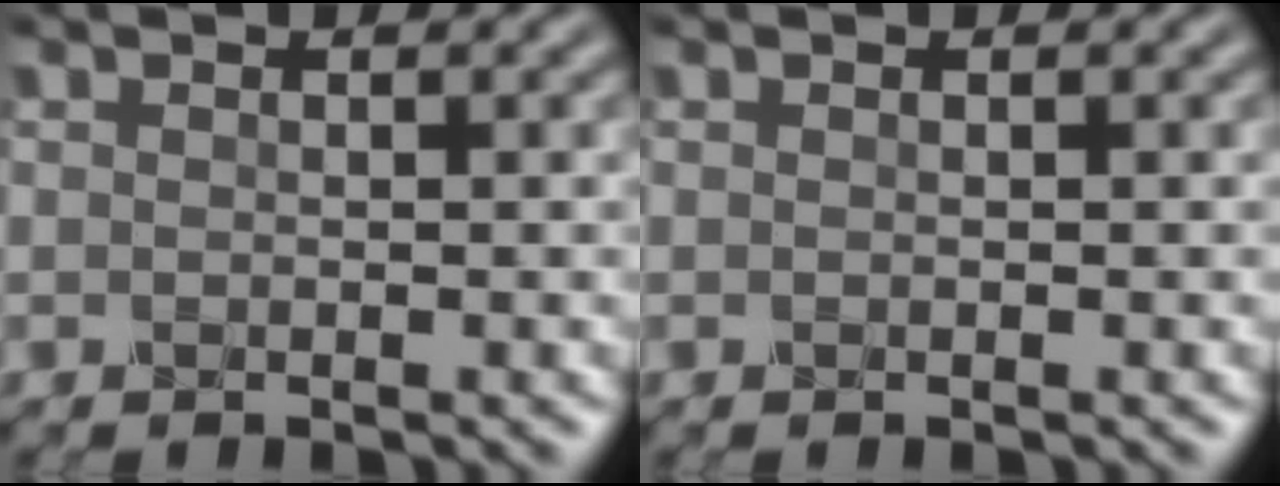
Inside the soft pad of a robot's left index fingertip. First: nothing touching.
{"total": 0.0}